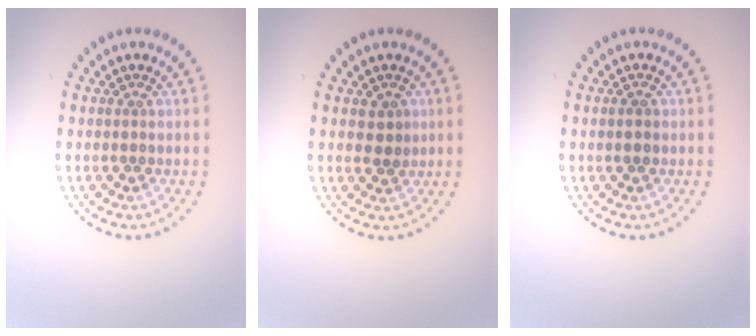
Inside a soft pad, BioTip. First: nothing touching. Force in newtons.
{"total": 1.7, "press": 1.6, "slide": 0.5}
{"total": 1.4, "press": 1.4, "slide": 0.1}